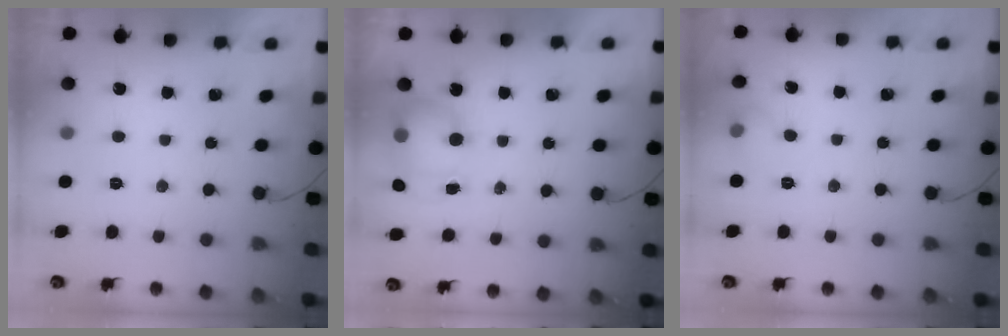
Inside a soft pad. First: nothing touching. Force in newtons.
{"total": 11.2, "press": 9.0, "slide": 6.7}
{"total": 8.6, "press": 5.1, "slide": 7.0}